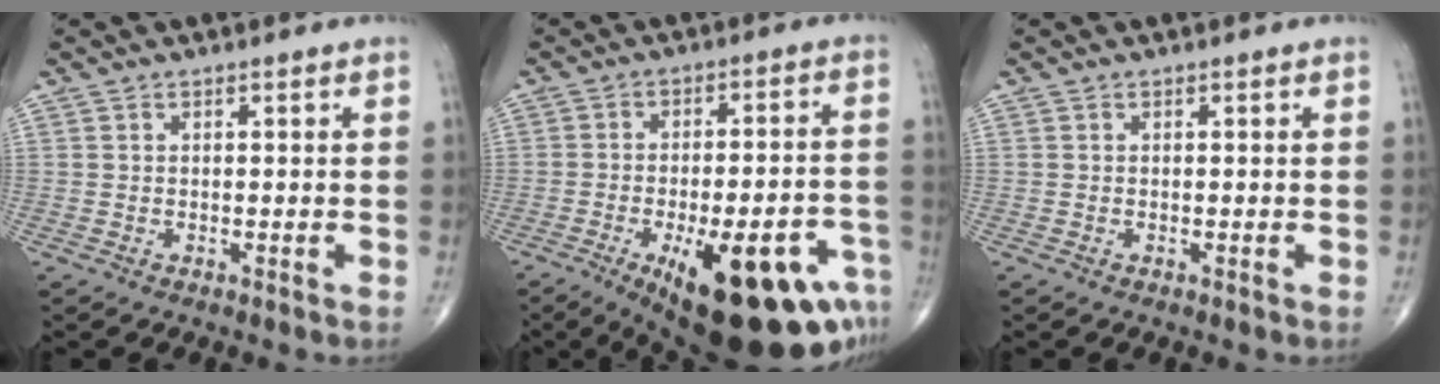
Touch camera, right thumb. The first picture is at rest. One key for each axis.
{"total": 25.2, "fx": -12.2, "fy": 9.2, "fz": 20.0, "tx": -0.196, "ty": 0.047, "tz": -0.158}
{"total": 0.0}